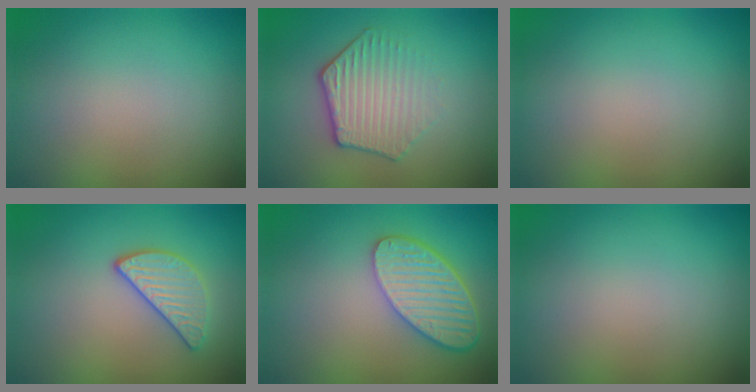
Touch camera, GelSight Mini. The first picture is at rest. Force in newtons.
{"total": 4.1, "press": 3.4, "slide": 2.3}
{"total": 0.0}
{"total": 2.8, "press": 2.6, "slide": 0.9}
{"total": 5.6, "press": 4.8, "slide": 2.8}
{"total": 0.0}